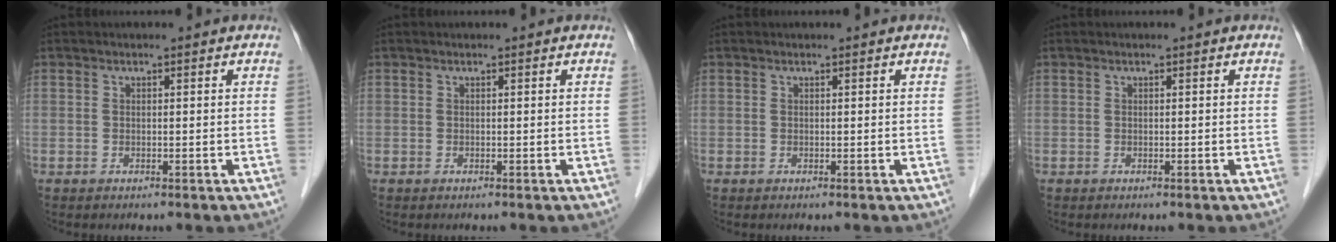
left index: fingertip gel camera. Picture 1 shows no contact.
{"total": 0.0}
{"total": 0.0}
{"total": 0.0}